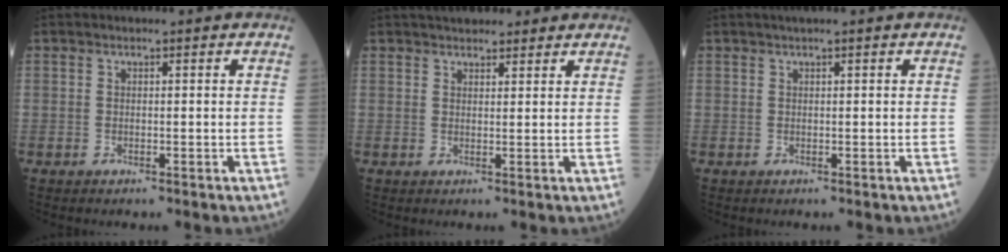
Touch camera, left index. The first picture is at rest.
{"total": 6.9, "force": [6.0, 2.2, 2.7], "torque": [-0.033, 0.029, 0.086]}
{"total": 1.0, "force": [0.6, -0.2, 0.7], "torque": [-0.013, 0.009, 0.015]}